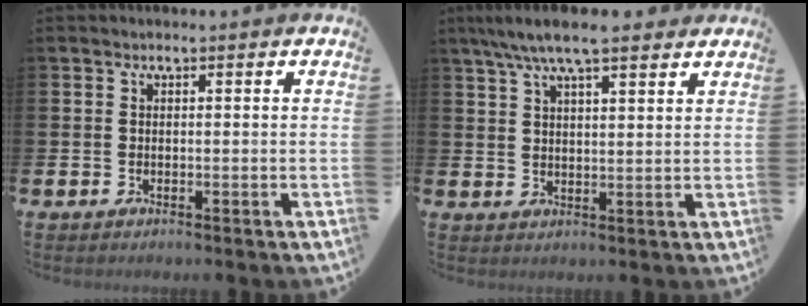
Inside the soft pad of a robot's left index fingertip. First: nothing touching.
{"total": 7.2, "force": [6.2, 1.3, 3.5], "torque": [-0.081, -0.012, 0.112]}